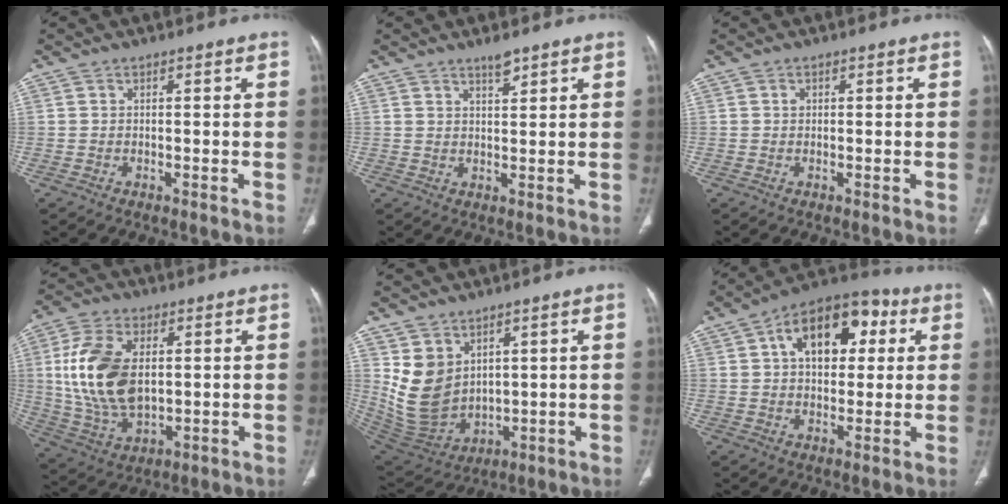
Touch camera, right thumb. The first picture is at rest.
{"total": 2.7, "force": [2.2, 0.6, 1.4], "torque": [-0.017, -0.016, 0.040]}
{"total": 0.7, "force": [0.2, 0.6, 0.3], "torque": [-0.003, 0.001, 0.003]}
{"total": 16.6, "force": [2.2, 9.9, 13.1], "torque": [-0.250, -0.006, 0.050]}
{"total": 11.8, "force": [4.1, 8.8, 6.7], "torque": [-0.104, -0.025, 0.112]}
{"total": 16.0, "force": [4.5, 10.0, 11.8], "torque": [-0.133, 0.021, 0.061]}